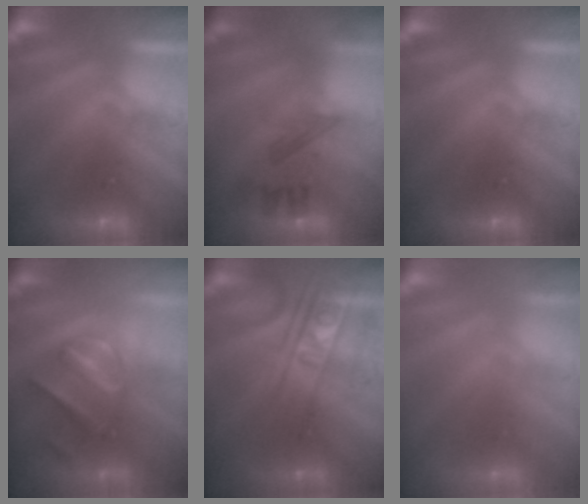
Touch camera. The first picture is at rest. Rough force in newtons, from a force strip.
{"total": 2.3}
{"total": 0.0}
{"total": 3.0}
{"total": 2.4}
{"total": 2.6}